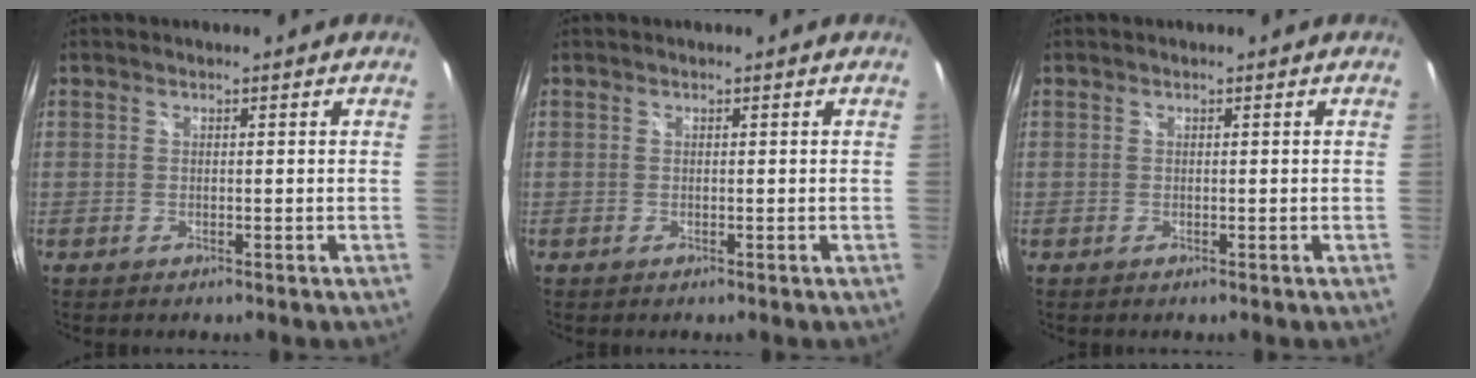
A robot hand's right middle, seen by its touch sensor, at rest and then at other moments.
{"total": 0.0}
{"total": 0.0}